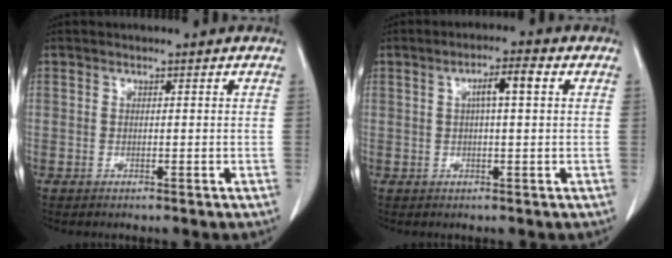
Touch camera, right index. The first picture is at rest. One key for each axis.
{"total": 4.2, "fx": 1.1, "fy": 0.4, "fz": 4.0, "tx": -0.071, "ty": 0.010, "tz": 0.016}